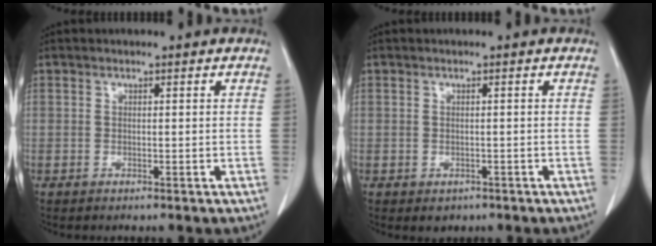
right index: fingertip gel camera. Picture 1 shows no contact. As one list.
[{"total": 1.5, "force": [-0.8, 1.2, 0.5], "torque": [-0.006, 0.001, -0.003]}]